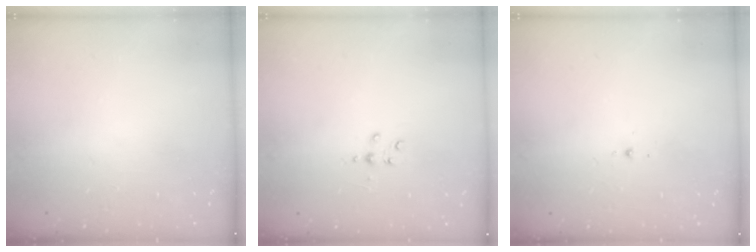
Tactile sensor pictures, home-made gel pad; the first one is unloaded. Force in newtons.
{"total": 4.1, "press": 4.0, "slide": 0.5}
{"total": 2.6, "press": 2.5, "slide": 0.7}